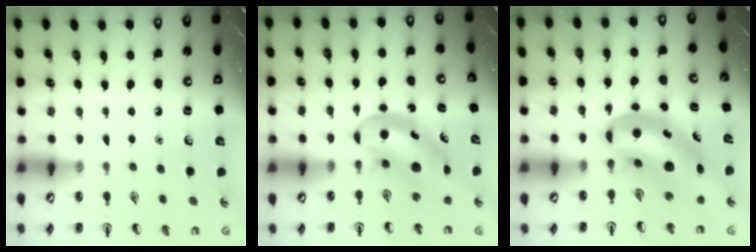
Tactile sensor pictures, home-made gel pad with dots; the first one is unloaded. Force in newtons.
{"total": 7.6, "press": 7.5, "slide": 1.2}
{"total": 8.7, "press": 8.4, "slide": 2.5}